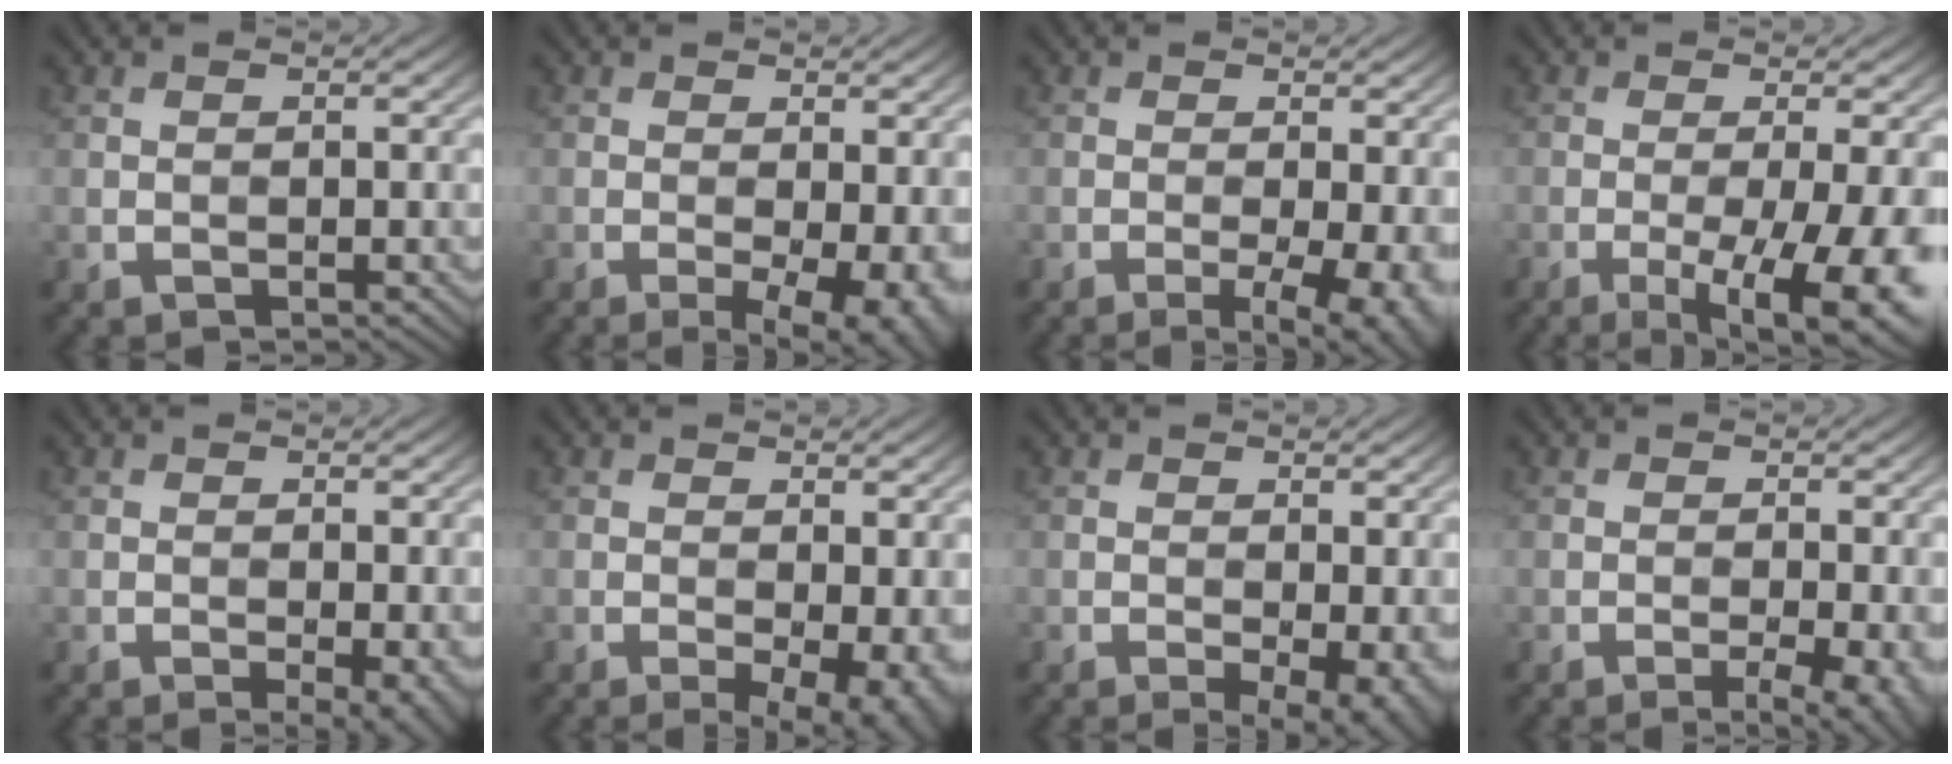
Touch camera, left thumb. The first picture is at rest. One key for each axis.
{"total": 6.7, "fx": -1.9, "fy": 2.6, "fz": 5.9, "tx": -0.090, "ty": -0.011, "tz": -0.021}
{"total": 7.3, "fx": -2.3, "fy": 2.3, "fz": 6.5, "tx": -0.092, "ty": -0.006, "tz": -0.024}
{"total": 11.5, "fx": -4.3, "fy": 2.9, "fz": 10.3, "tx": -0.142, "ty": -0.007, "tz": -0.051}
{"total": 3.1, "fx": -1.1, "fy": 0.9, "fz": 2.8, "tx": -0.039, "ty": -0.006, "tz": -0.012}
{"total": 6.3, "fx": -1.6, "fy": 2.6, "fz": 5.5, "tx": -0.082, "ty": -0.011, "tz": -0.017}
{"total": 4.7, "fx": -1.4, "fy": 1.8, "fz": 4.2, "tx": -0.058, "ty": -0.008, "tz": -0.016}
{"total": 4.0, "fx": -1.7, "fy": 0.7, "fz": 3.6, "tx": -0.054, "ty": 0.001, "tz": -0.023}